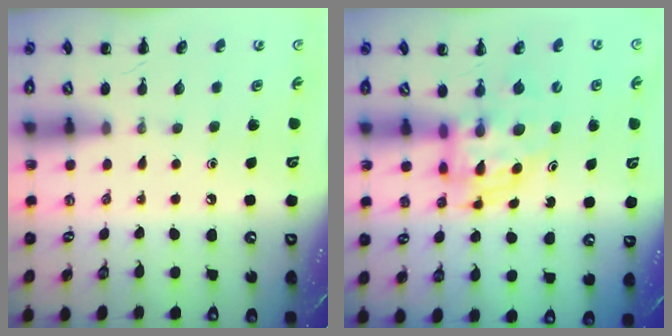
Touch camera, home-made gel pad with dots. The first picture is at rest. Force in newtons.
{"total": 5.5, "press": 5.3, "slide": 1.4}